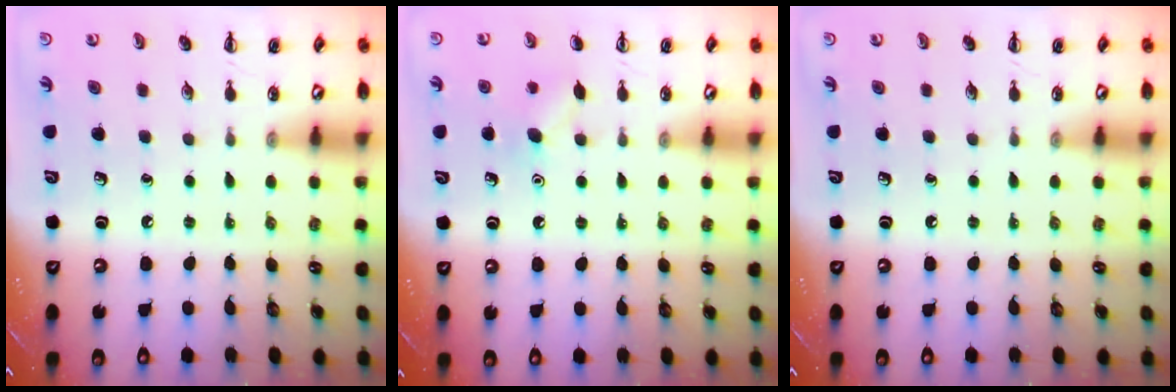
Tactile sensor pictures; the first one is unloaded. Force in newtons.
{"total": 6.5, "press": 6.3, "slide": 1.7}
{"total": 0.0}